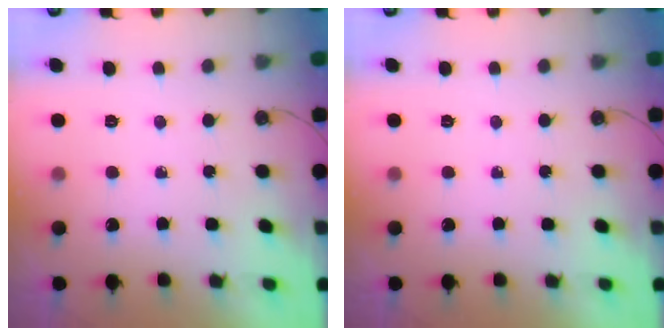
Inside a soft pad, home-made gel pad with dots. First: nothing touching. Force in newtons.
{"total": 0.0}